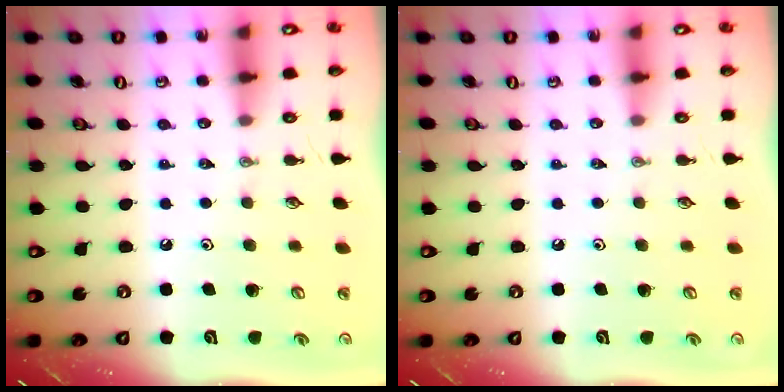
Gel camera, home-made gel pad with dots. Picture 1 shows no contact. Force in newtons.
{"total": 0.0}